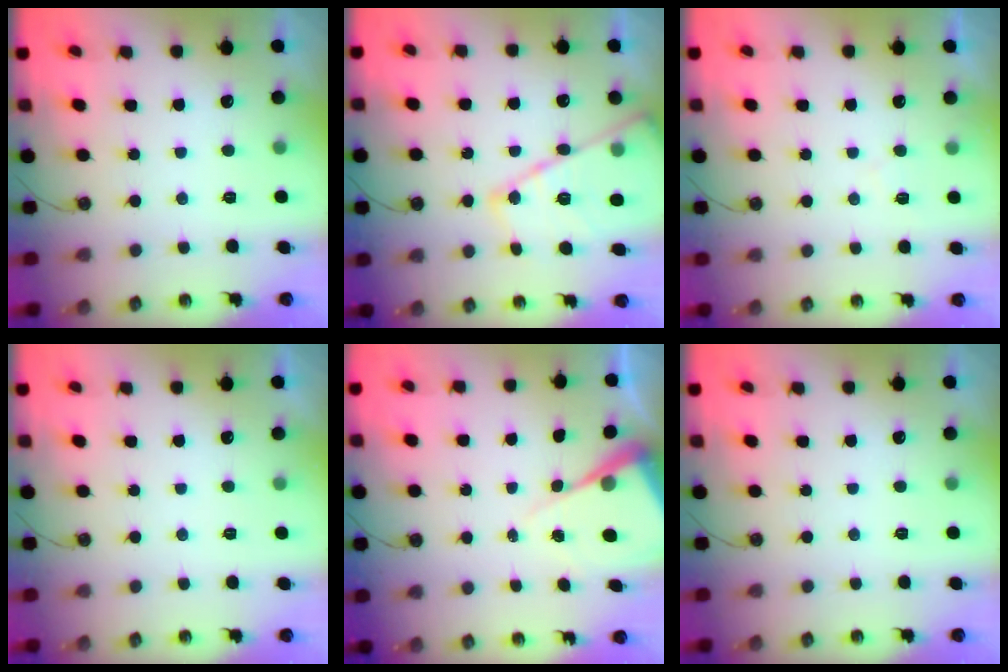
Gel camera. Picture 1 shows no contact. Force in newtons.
{"total": 16.9, "press": 16.9, "slide": 1.1}
{"total": 4.8, "press": 4.7, "slide": 0.9}
{"total": 2.2, "press": 2.2, "slide": 0.4}
{"total": 7.8, "press": 7.8, "slide": 0.5}
{"total": 0.0}